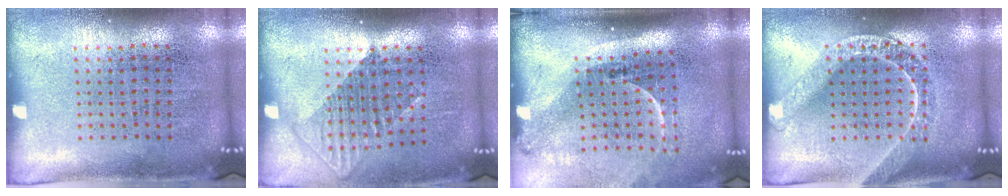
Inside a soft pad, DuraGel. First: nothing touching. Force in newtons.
{"total": 1.2, "press": 1.0, "slide": 0.8}
{"total": 2.2, "press": 1.6, "slide": 1.6}
{"total": 1.6, "press": 1.6, "slide": 0.2}